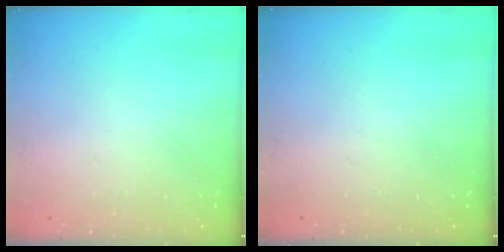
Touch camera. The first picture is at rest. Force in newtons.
{"total": 0.0}